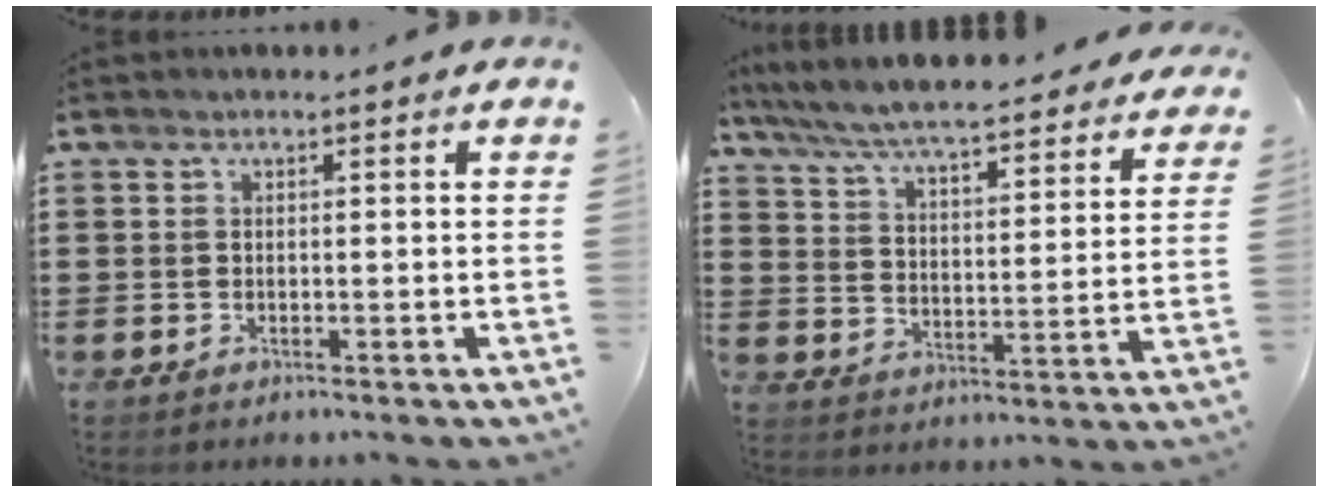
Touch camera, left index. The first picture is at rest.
{"total": 6.4, "force": [6.1, 0.0, 2.0], "torque": [-0.066, -0.044, 0.100]}